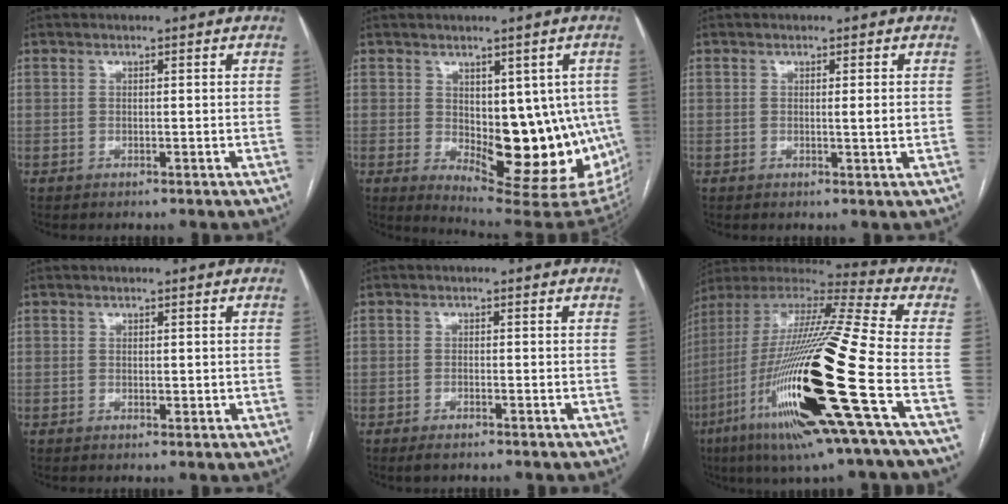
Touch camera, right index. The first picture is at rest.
{"total": 17.0, "force": [-2.1, 7.3, 15.2], "torque": [-0.143, -0.001, -0.003]}
{"total": 1.8, "force": [0.2, 0.0, 1.8], "torque": [-0.026, -0.003, 0.003]}
{"total": 1.1, "force": [0.3, 0.8, 0.7], "torque": [-0.008, -0.003, 0.006]}
{"total": 1.6, "force": [-1.2, 0.5, 1.0], "torque": [-0.020, -0.002, -0.017]}
{"total": 28.7, "force": [-8.9, 1.5, 27.2], "torque": [-0.528, -0.042, -0.170]}